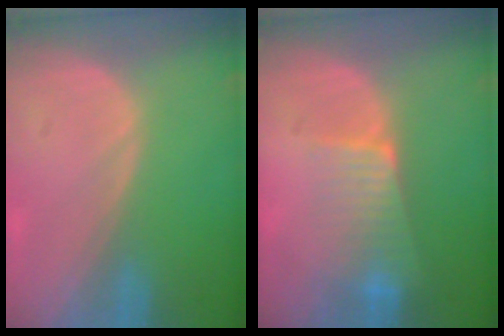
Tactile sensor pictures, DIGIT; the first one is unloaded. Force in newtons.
{"total": 6.4, "press": 5.5, "slide": 3.3}